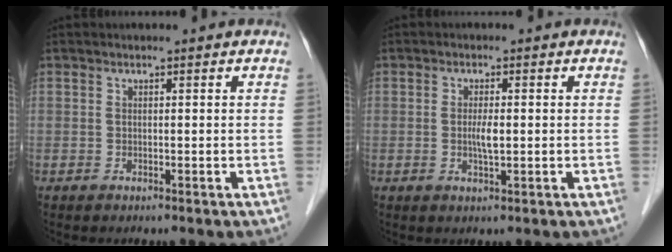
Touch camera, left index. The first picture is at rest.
{"total": 2.3, "force": [-0.2, 0.4, 2.2], "torque": [-0.046, -0.005, -0.003]}